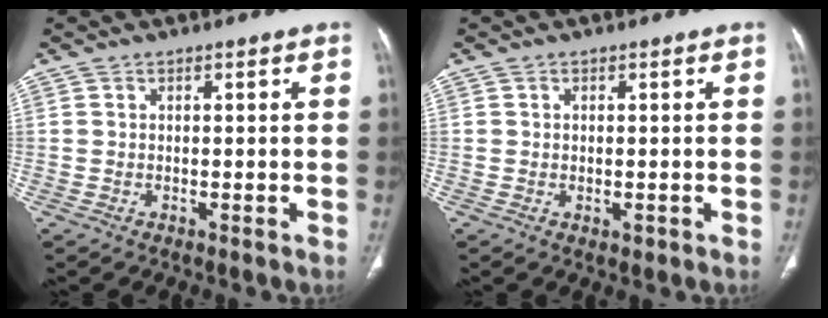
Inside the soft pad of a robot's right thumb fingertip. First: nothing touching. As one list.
[{"total": 1.3, "force": [-0.3, 0.9, 1.0], "torque": [-0.013, -0.003, 0.000]}]